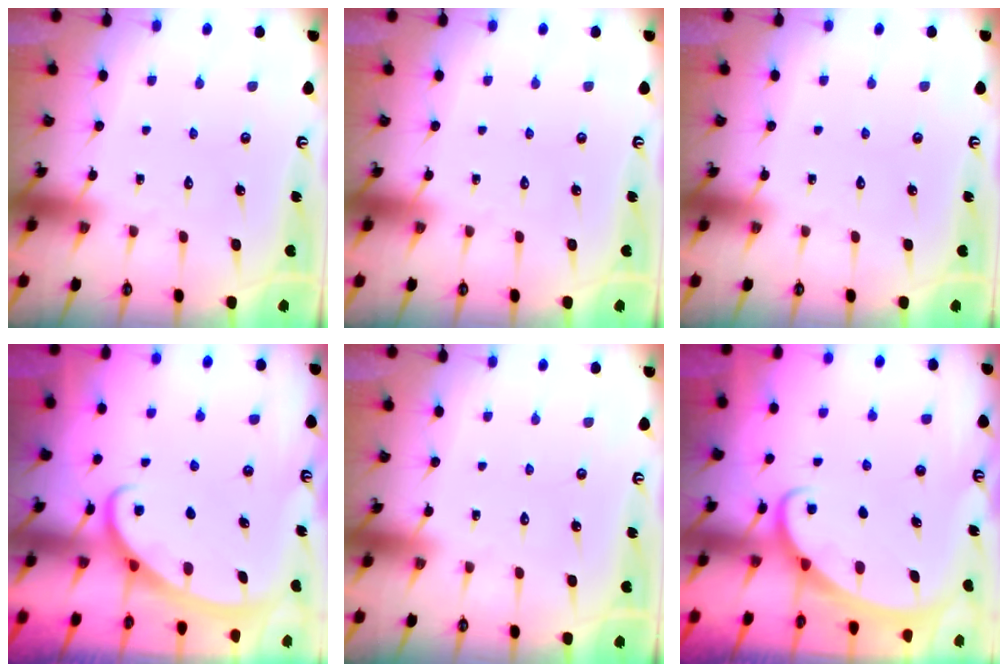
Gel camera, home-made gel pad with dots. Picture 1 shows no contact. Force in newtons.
{"total": 0.0}
{"total": 0.0}
{"total": 2.9, "press": 2.8, "slide": 0.4}
{"total": 0.0}
{"total": 2.2, "press": 2.2, "slide": 0.4}